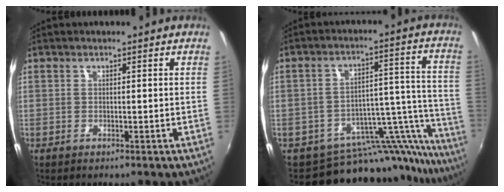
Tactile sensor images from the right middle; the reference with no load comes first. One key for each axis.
{"total": 19.3, "fx": -17.8, "fy": 6.1, "fz": 4.3, "tx": -0.040, "ty": 0.041, "tz": -0.252}